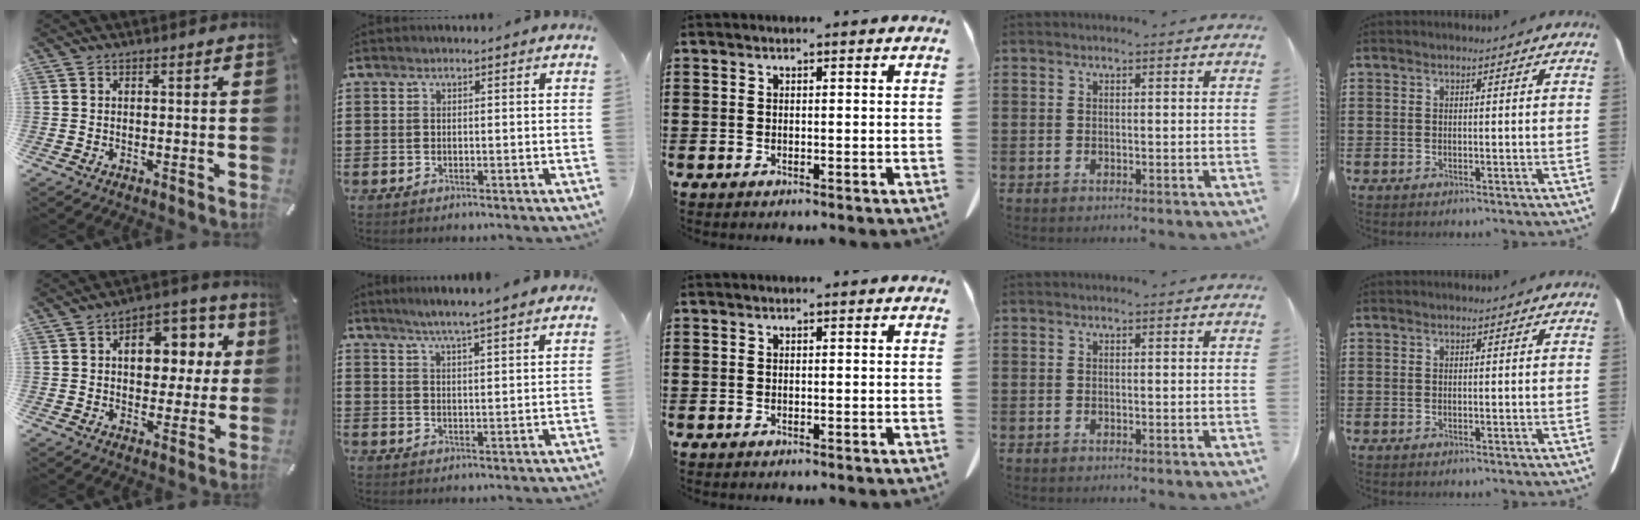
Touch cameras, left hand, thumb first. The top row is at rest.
{"thumb": {"total": 8.0, "force": [1.2, 5.5, 5.6], "torque": [-0.061, -0.002, 0.008]}, "index": {"total": 2.7, "force": [2.6, -0.3, 0.7], "torque": [-0.020, -0.007, 0.047]}}